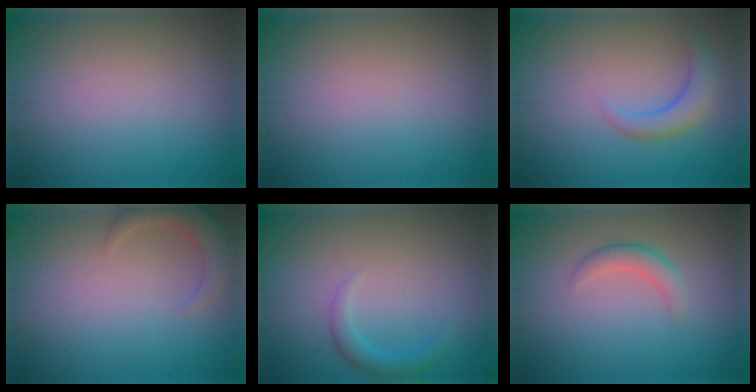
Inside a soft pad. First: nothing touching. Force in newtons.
{"total": 0.0}
{"total": 2.6, "press": 2.5, "slide": 0.3}
{"total": 3.2, "press": 3.1, "slide": 0.5}
{"total": 1.6, "press": 1.6, "slide": 0.1}
{"total": 1.8, "press": 1.8, "slide": 0.2}